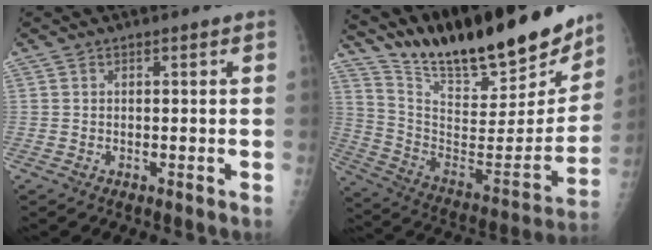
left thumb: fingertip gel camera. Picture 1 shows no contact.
{"total": 27.1, "force": [22.8, 6.3, 13.1], "torque": [-0.185, -0.116, 0.364]}